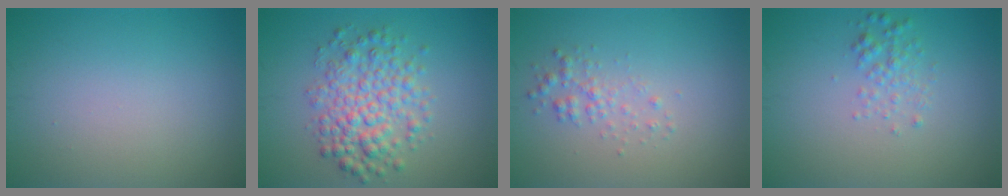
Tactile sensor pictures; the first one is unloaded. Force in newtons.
{"total": 5.1, "press": 5.1, "slide": 0.1}
{"total": 1.6, "press": 1.6, "slide": 0.0}
{"total": 1.6, "press": 1.6, "slide": 0.0}